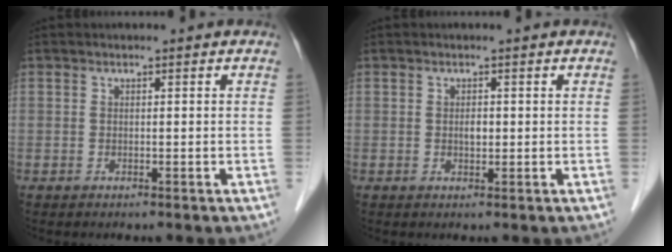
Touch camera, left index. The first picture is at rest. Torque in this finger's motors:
{"motor_torque": [0.15, 0.18, 0.01, 0.01]}